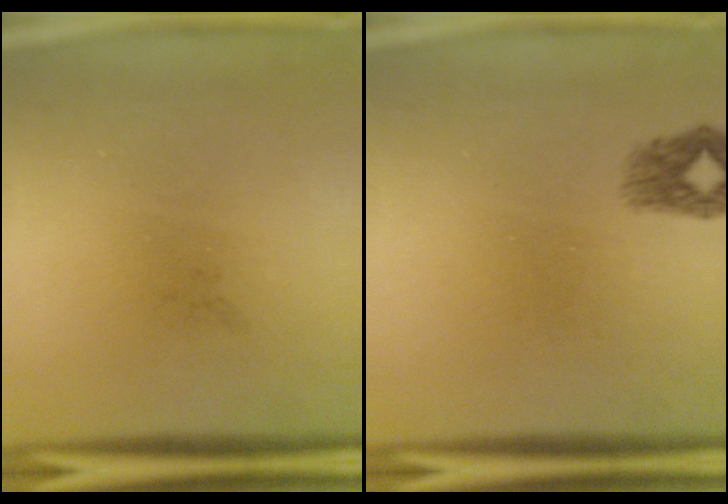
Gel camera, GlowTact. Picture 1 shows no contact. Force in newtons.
{"total": 1.8}